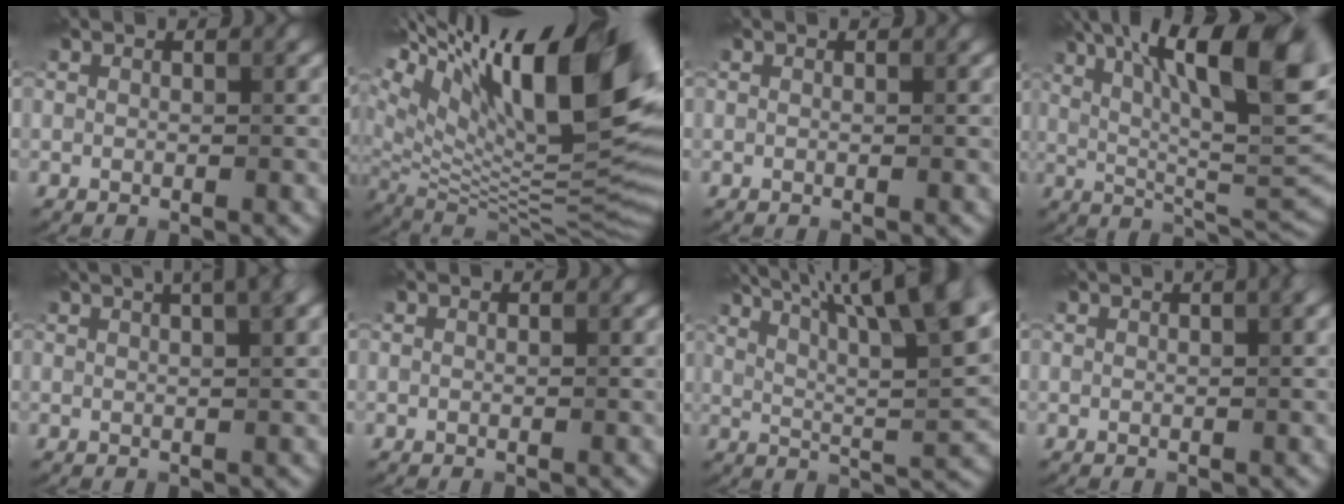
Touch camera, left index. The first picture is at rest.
{"total": 19.7, "force": [9.1, 6.6, 16.2], "torque": [-0.235, 0.037, 0.157]}
{"total": 0.0}
{"total": 14.6, "force": [5.9, 4.1, 12.7], "torque": [-0.188, 0.014, 0.098]}
{"total": 5.8, "force": [3.3, 2.1, 4.3], "torque": [-0.030, 0.036, 0.016]}
{"total": 0.0}
{"total": 14.2, "force": [8.3, 3.5, 11.0], "torque": [-0.154, 0.025, 0.117]}
{"total": 2.5, "force": [1.2, 0.9, 2.0], "torque": [-0.012, 0.003, 0.008]}